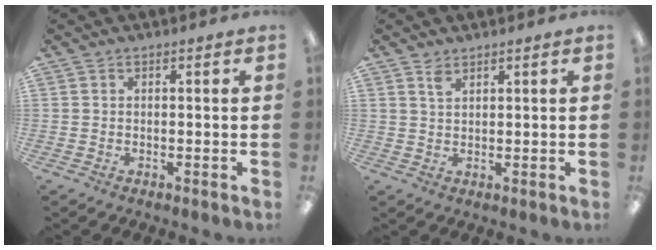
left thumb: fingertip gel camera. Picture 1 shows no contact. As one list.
[{"total": 2.4, "force": [1.9, 1.1, 1.0], "torque": [-0.017, -0.006, 0.034]}]